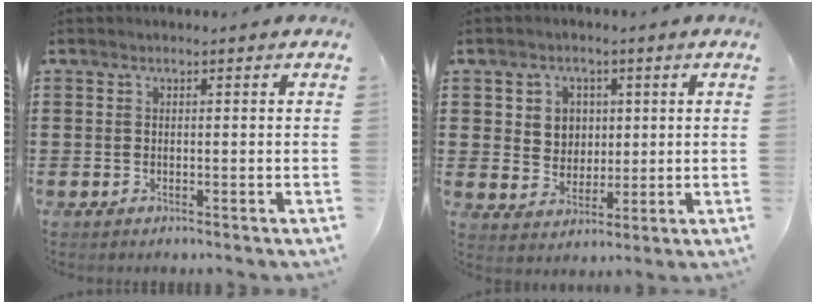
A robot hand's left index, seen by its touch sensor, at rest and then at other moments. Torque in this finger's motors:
{"motor_torque": [0.25, 0.27, 0.08, 0.01]}